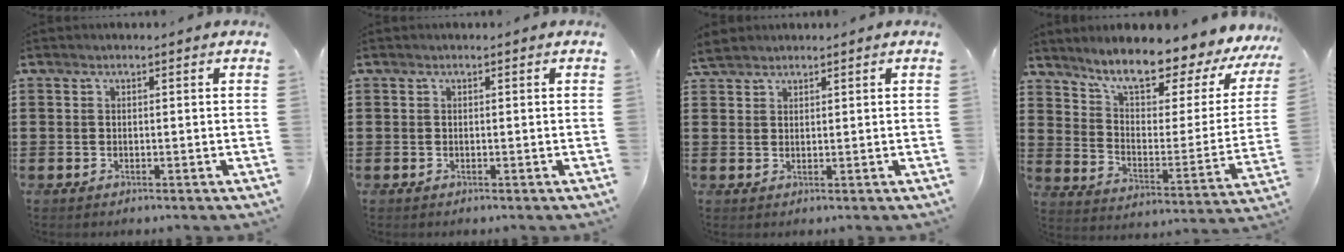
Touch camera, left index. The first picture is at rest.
{"total": 0.0}
{"total": 1.9, "force": [1.8, 0.4, 0.3], "torque": [-0.010, 0.002, 0.037]}
{"total": 9.4, "force": [8.0, 1.9, 4.6], "torque": [-0.101, -0.063, 0.130]}